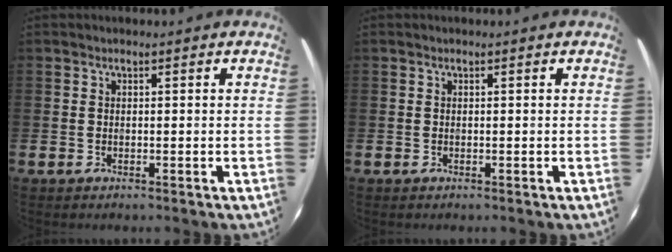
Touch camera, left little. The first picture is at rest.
{"total": 0.0}